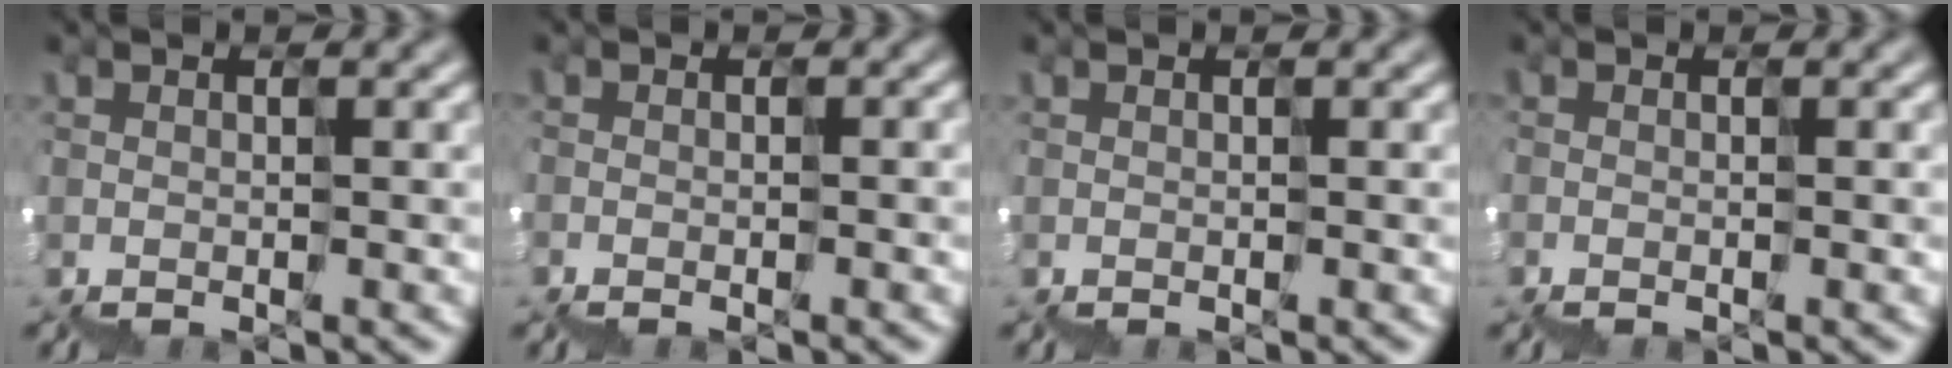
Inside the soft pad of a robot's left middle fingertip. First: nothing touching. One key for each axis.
{"total": 0.9, "fx": -0.9, "fy": 0.2, "fz": 0.1, "tx": -0.005, "ty": 0.004, "tz": -0.014}
{"total": 0.0}
{"total": 0.0}